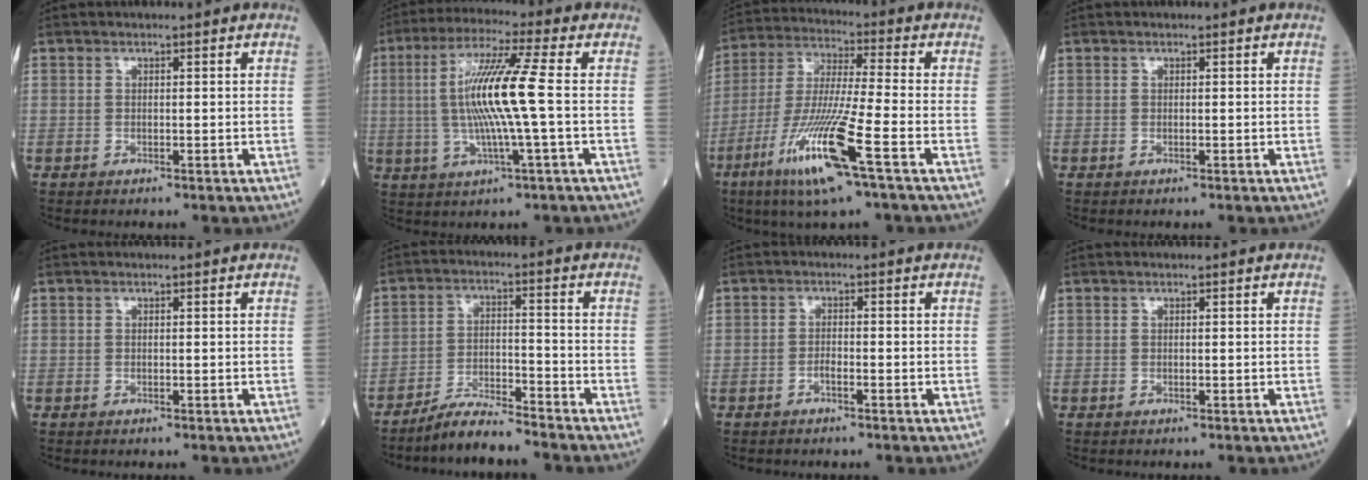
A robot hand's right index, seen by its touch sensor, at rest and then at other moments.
{"total": 11.9, "force": [0.2, -0.7, 11.9], "torque": [-0.238, 0.008, 0.000]}
{"total": 14.7, "force": [-7.0, -0.3, 13.0], "torque": [-0.270, -0.027, -0.131]}
{"total": 0.0}
{"total": 0.0}
{"total": 6.4, "force": [-6.0, 0.2, 2.2], "torque": [-0.039, -0.011, -0.112]}
{"total": 1.3, "force": [-0.8, 0.3, 1.0], "torque": [-0.015, 0.003, -0.015]}
{"total": 0.0}